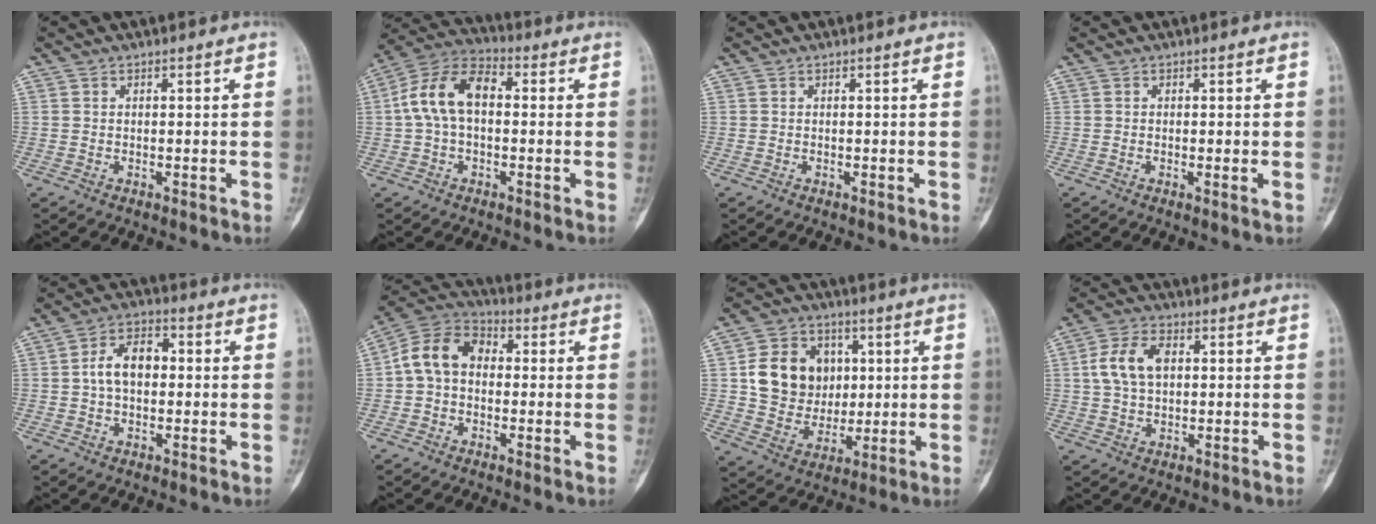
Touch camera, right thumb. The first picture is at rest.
{"total": 11.7, "force": [0.7, 7.1, 9.2], "torque": [-0.173, 0.036, 0.002]}
{"total": 0.0}
{"total": 1.5, "force": [-0.1, 0.2, 1.5], "torque": [-0.023, -0.005, -0.004]}
{"total": 7.7, "force": [0.2, 5.0, 5.9], "torque": [-0.092, 0.024, -0.005]}
{"total": 10.3, "force": [0.2, 7.6, 6.9], "torque": [-0.110, 0.034, -0.012]}
{"total": 13.9, "force": [2.4, 11.9, 6.9], "torque": [-0.078, 0.000, 0.050]}
{"total": 8.4, "force": [1.5, 5.3, 6.4], "torque": [-0.122, 0.013, 0.026]}